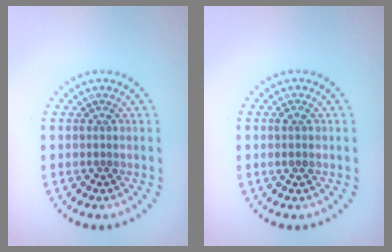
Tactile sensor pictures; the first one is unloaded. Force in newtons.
{"total": 1.0, "press": 0.9, "slide": 0.3}